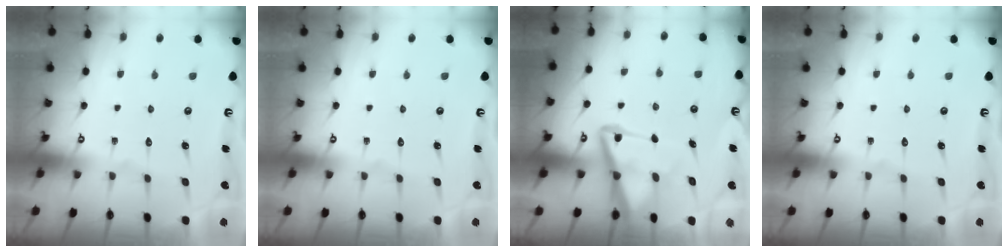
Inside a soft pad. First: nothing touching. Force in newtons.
{"total": 0.0}
{"total": 8.3, "press": 8.2, "slide": 1.1}
{"total": 0.0}